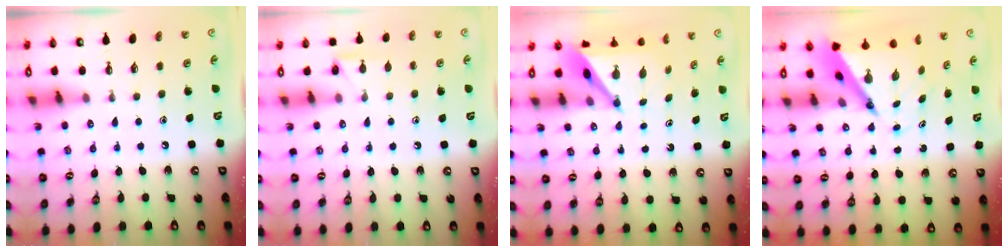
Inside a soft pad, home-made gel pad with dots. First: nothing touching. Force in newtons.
{"total": 6.2, "press": 6.2, "slide": 0.6}
{"total": 5.3, "press": 5.3, "slide": 0.1}
{"total": 7.3, "press": 7.3, "slide": 0.7}